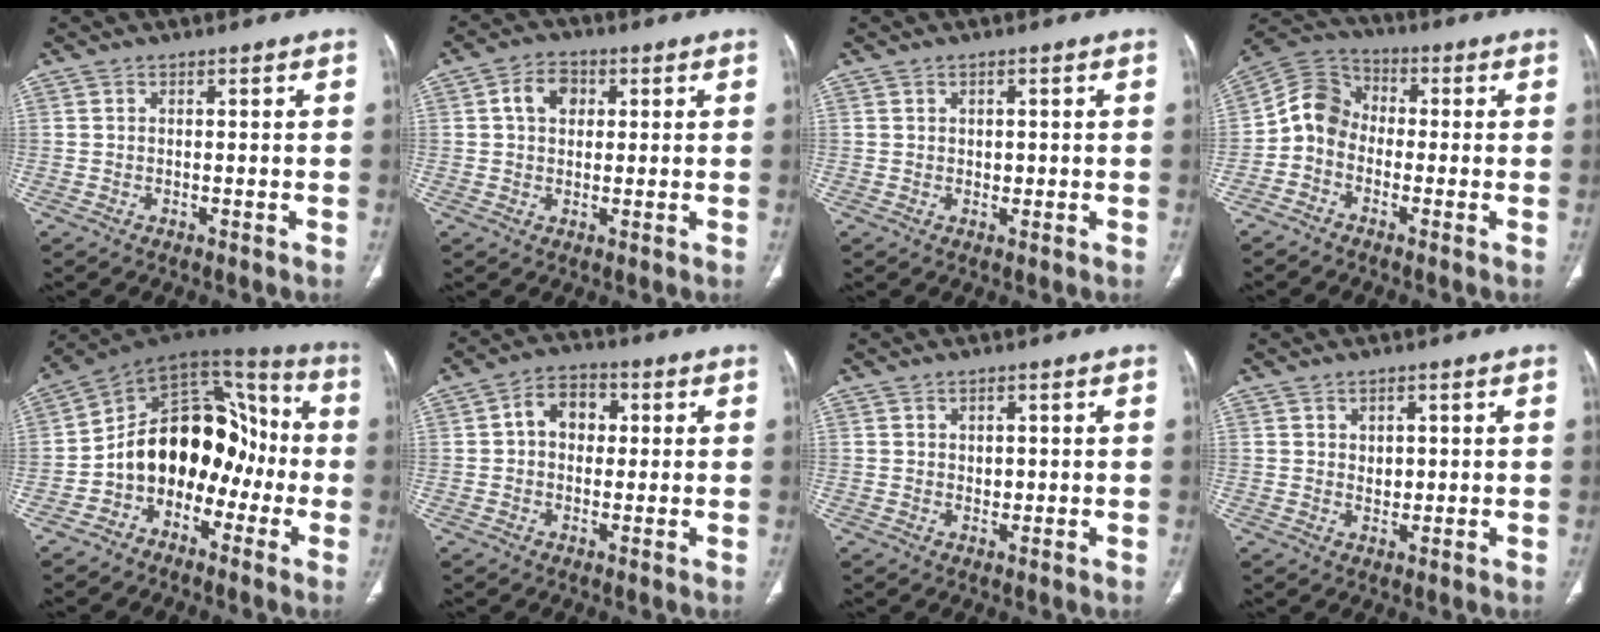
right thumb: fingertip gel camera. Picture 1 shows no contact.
{"total": 5.5, "force": [1.5, 4.1, 3.4], "torque": [-0.043, 0.007, 0.022]}
{"total": 1.1, "force": [0.2, 1.0, 0.5], "torque": [0.000, -0.001, 0.005]}
{"total": 7.7, "force": [-1.7, 6.3, 4.1], "torque": [-0.064, 0.036, -0.051]}
{"total": 18.6, "force": [-4.0, 13.1, 12.6], "torque": [-0.138, 0.089, -0.070]}
{"total": 6.7, "force": [1.0, 5.2, 4.2], "torque": [-0.040, 0.012, 0.009]}
{"total": 1.5, "force": [0.3, 1.3, 0.8], "torque": [-0.003, -0.002, 0.008]}
{"total": 2.3, "force": [0.6, 1.9, 1.3], "torque": [-0.007, -0.006, 0.013]}